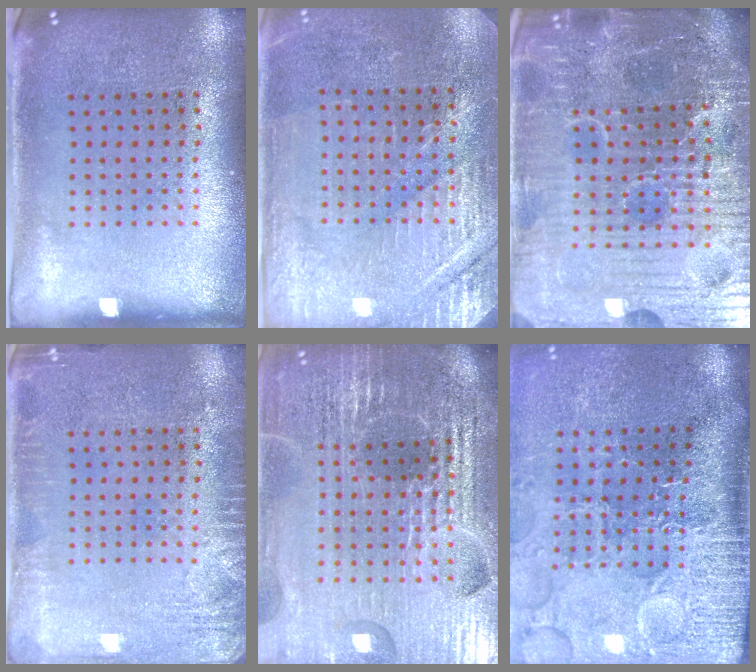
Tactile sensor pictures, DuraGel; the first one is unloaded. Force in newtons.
{"total": 3.0, "press": 3.0, "slide": 0.3}
{"total": 7.4, "press": 6.6, "slide": 3.4}
{"total": 2.5, "press": 2.5, "slide": 0.4}
{"total": 6.4, "press": 5.7, "slide": 2.9}
{"total": 4.6, "press": 3.8, "slide": 2.6}